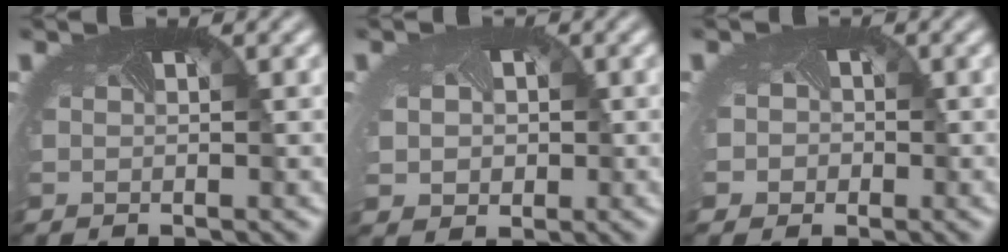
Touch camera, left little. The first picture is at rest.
{"total": 3.1, "force": [0.2, 2.7, 1.5], "torque": [-0.035, -0.007, 0.009]}
{"total": 3.1, "force": [-0.6, 2.9, 1.1], "torque": [-0.013, -0.005, -0.022]}